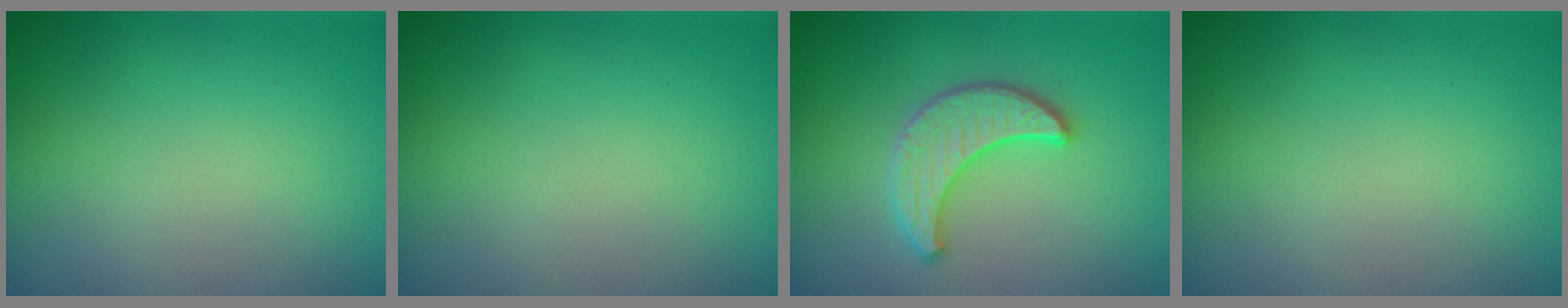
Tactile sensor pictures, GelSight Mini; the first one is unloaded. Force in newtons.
{"total": 0.0}
{"total": 2.7, "press": 2.7, "slide": 0.1}
{"total": 0.0}